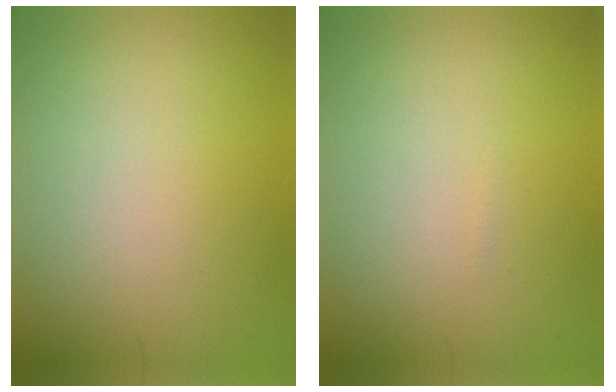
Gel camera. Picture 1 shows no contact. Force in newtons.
{"total": 0.0}